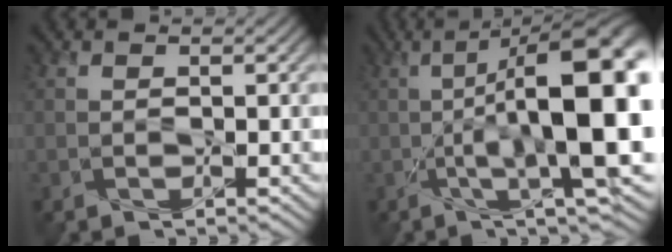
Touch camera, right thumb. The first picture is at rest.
{"total": 14.6, "force": [0.0, 3.6, 14.1], "torque": [-0.202, 0.016, -0.005]}